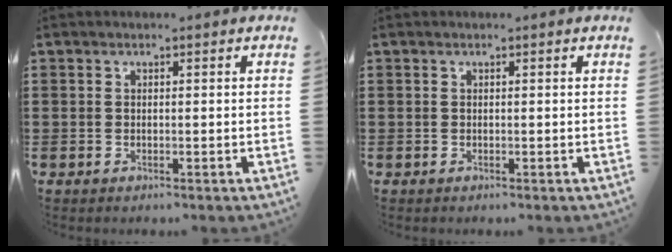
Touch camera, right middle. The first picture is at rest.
{"total": 0.0}